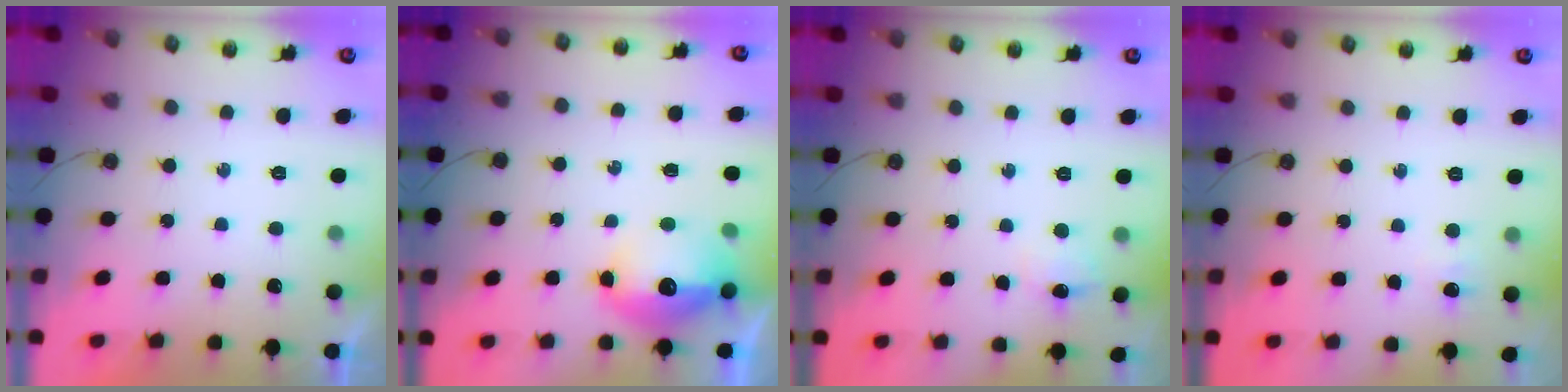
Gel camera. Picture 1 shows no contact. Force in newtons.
{"total": 13.3, "press": 13.3, "slide": 1.5}
{"total": 6.9, "press": 6.8, "slide": 1.0}
{"total": 3.6, "press": 3.5, "slide": 0.8}